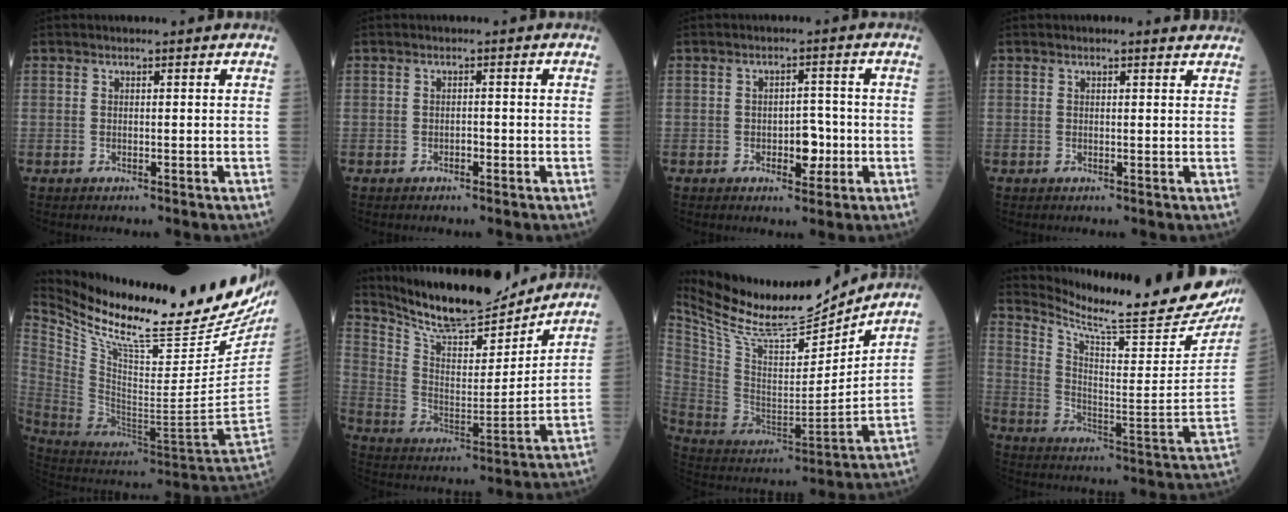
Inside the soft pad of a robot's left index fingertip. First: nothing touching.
{"total": 0.7, "force": [-0.6, 0.2, 0.3], "torque": [-0.001, -0.001, -0.012]}
{"total": 3.7, "force": [-1.2, 2.0, 2.8], "torque": [-0.031, 0.001, -0.016]}
{"total": 2.0, "force": [2.0, 0.4, 0.4], "torque": [-0.011, -0.001, 0.012]}
{"total": 32.1, "force": [26.7, 4.2, 17.4], "torque": [-0.304, -0.094, 0.393]}
{"total": 16.9, "force": [15.7, 2.5, 5.6], "torque": [-0.110, -0.017, 0.262]}
{"total": 20.5, "force": [18.9, 2.5, 7.4], "torque": [-0.159, -0.027, 0.324]}
{"total": 24.4, "force": [22.3, 1.1, 9.8], "torque": [-0.166, -0.116, 0.299]}